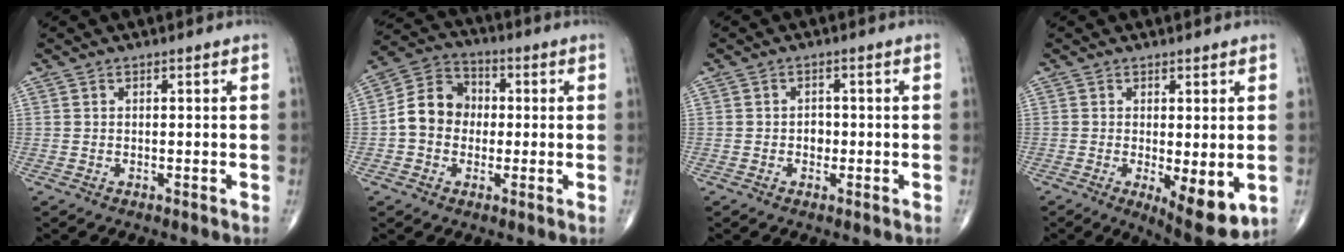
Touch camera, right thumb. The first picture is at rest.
{"total": 9.7, "force": [-0.5, 8.2, 5.1], "torque": [-0.074, 0.035, -0.024]}
{"total": 2.1, "force": [-0.4, 1.7, 1.2], "torque": [-0.005, 0.006, -0.008]}
{"total": 8.8, "force": [-1.8, 3.1, 8.0], "torque": [-0.111, -0.025, -0.019]}